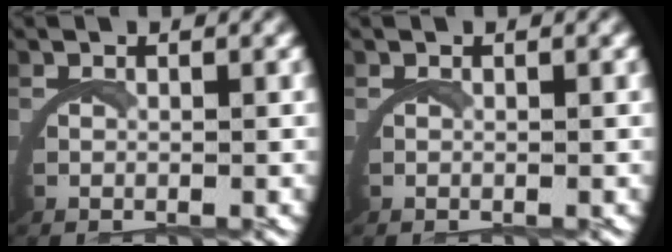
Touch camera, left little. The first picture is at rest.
{"total": 0.0}